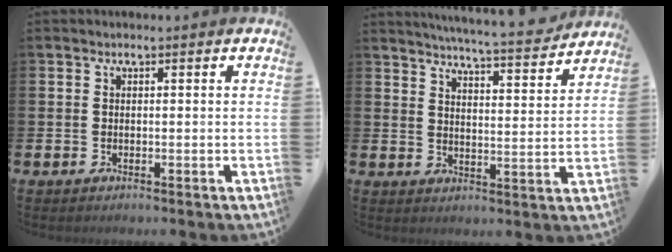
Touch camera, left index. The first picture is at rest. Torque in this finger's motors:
{"motor_torque": [1.15, -1.01, 0.44, 0.20]}